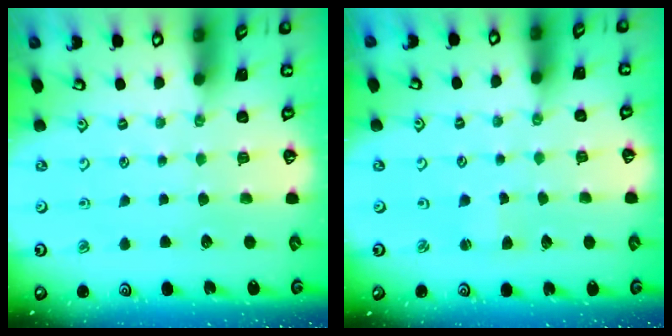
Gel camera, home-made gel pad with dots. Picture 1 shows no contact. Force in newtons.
{"total": 1.9, "press": 1.9, "slide": 0.2}